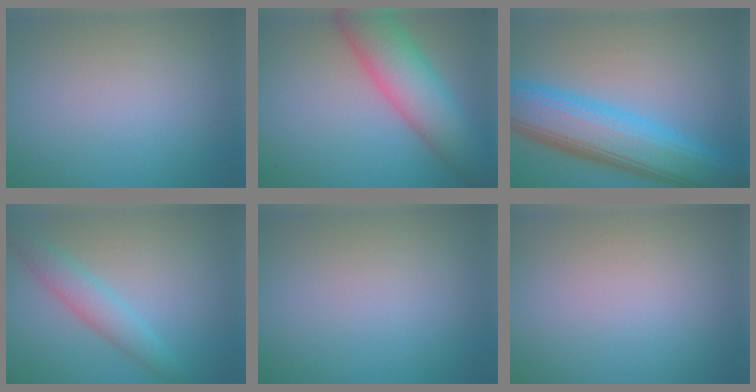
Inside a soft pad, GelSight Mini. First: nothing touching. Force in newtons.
{"total": 8.2, "press": 8.2, "slide": 0.2}
{"total": 10.0, "press": 10.0, "slide": 0.3}
{"total": 3.0, "press": 3.0, "slide": 0.1}
{"total": 0.0}
{"total": 0.0}